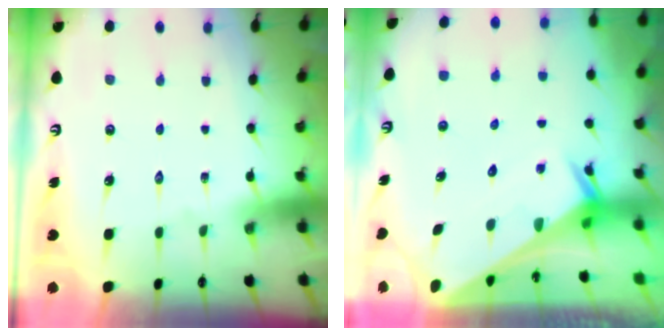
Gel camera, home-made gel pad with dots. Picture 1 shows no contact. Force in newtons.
{"total": 2.5, "press": 2.5, "slide": 0.1}